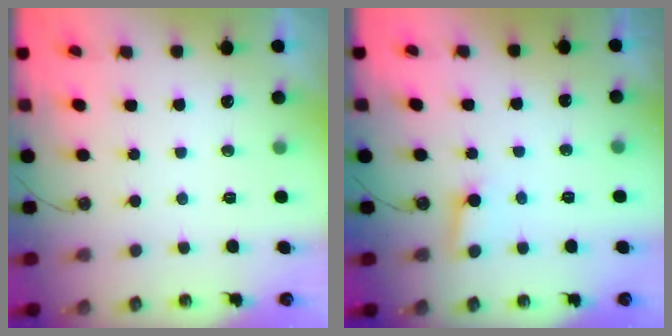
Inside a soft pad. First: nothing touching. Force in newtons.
{"total": 4.1, "press": 4.1, "slide": 0.3}